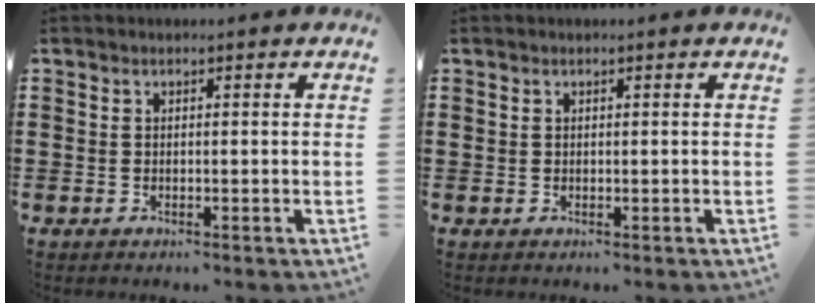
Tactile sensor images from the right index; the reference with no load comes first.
{"total": 0.0}